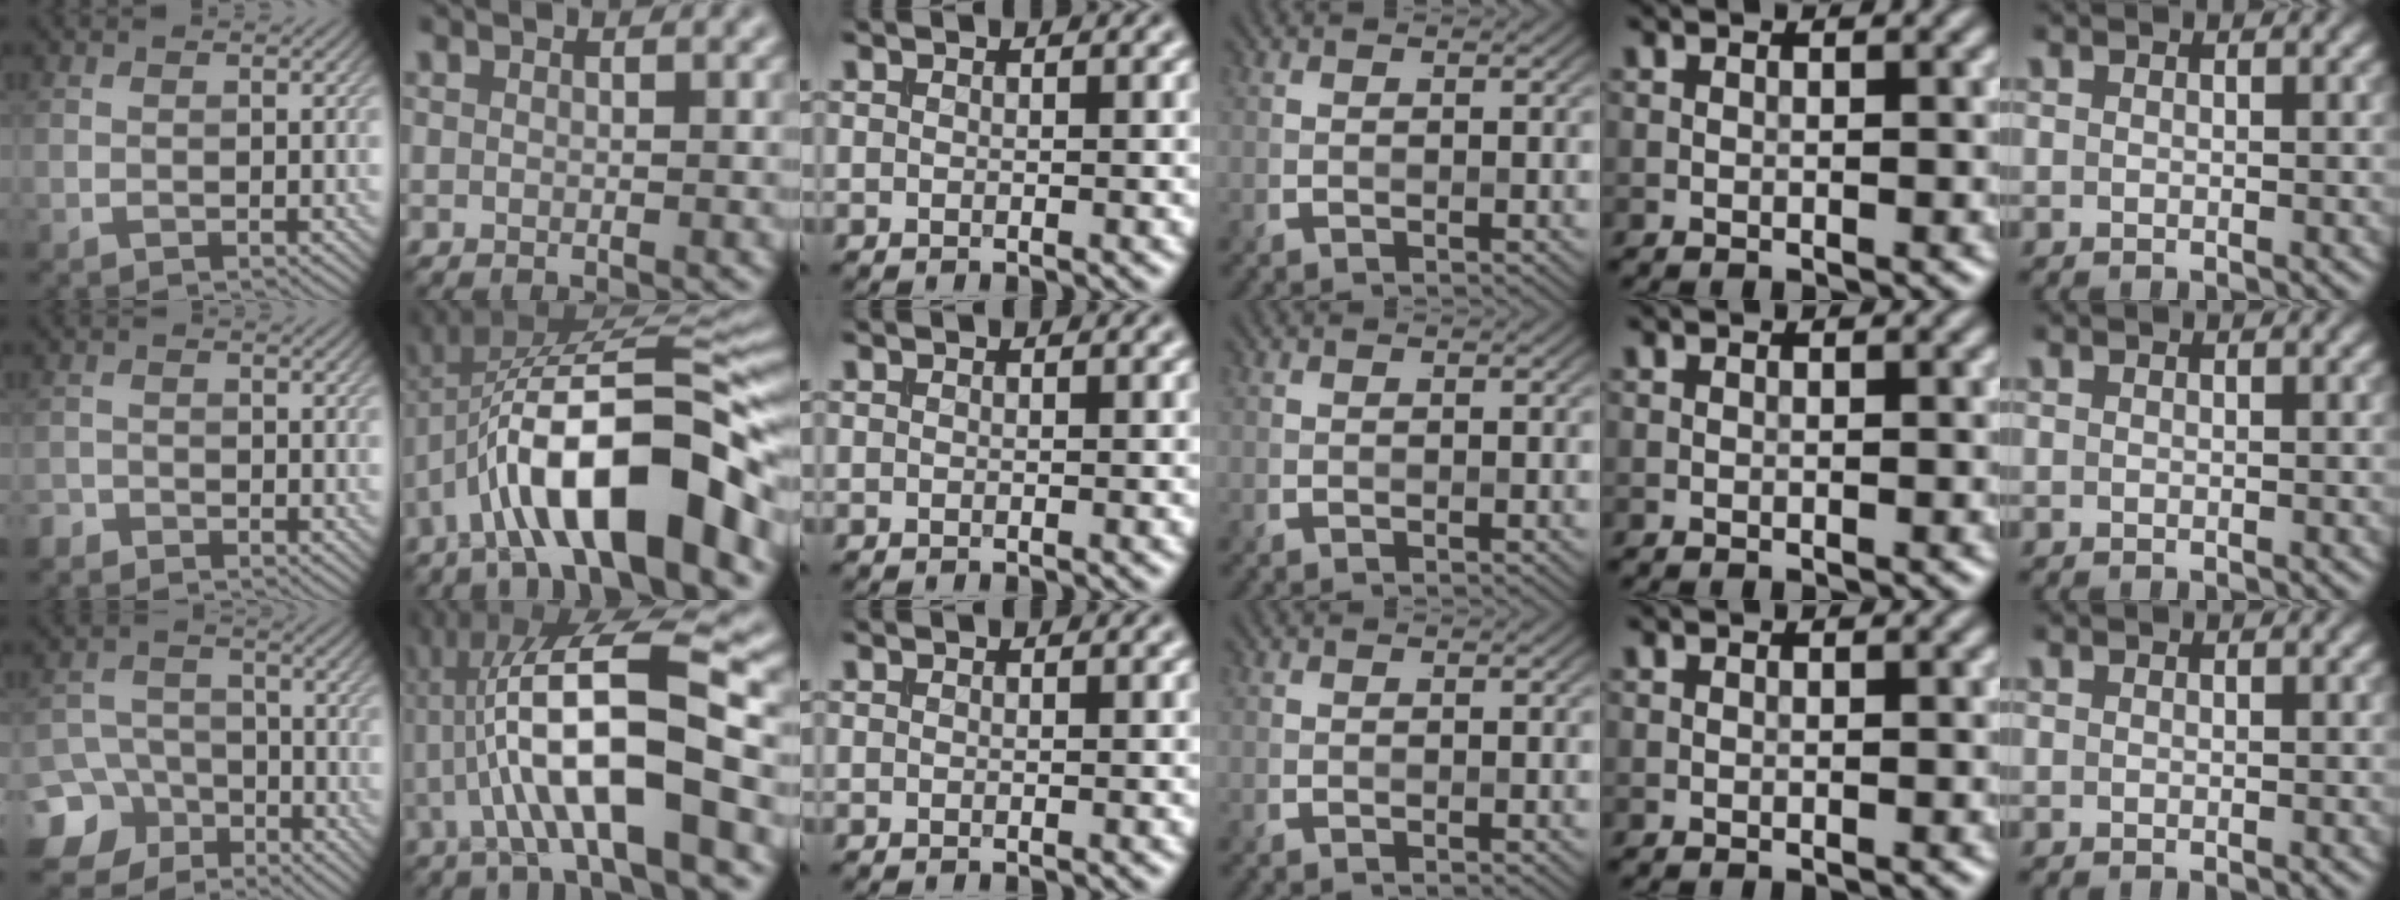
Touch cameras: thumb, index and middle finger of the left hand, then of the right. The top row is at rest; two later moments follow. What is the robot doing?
{"motion": "insert", "object": "coin"}